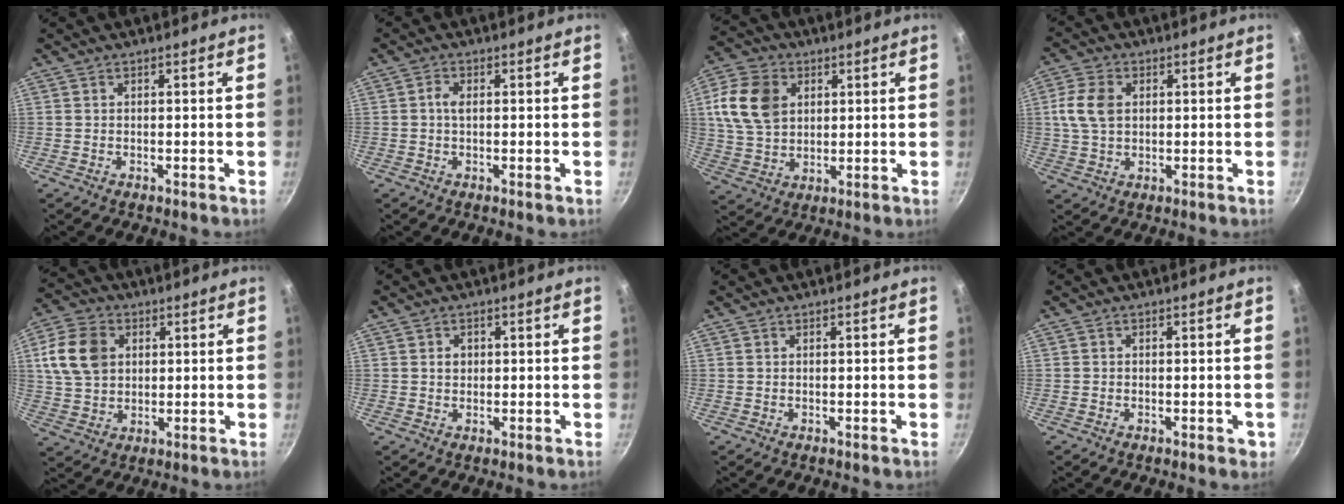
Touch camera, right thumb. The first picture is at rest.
{"total": 2.0, "force": [0.0, 0.8, 1.8], "torque": [-0.045, 0.006, -0.006]}
{"total": 12.7, "force": [3.4, 9.4, 7.9], "torque": [-0.134, -0.002, 0.063]}
{"total": 7.3, "force": [1.3, 5.1, 5.1], "torque": [-0.092, 0.006, 0.022]}
{"total": 11.8, "force": [2.9, 8.9, 7.1], "torque": [-0.118, 0.004, 0.049]}
{"total": 1.7, "force": [0.2, 1.5, 0.8], "torque": [-0.007, 0.005, 0.003]}
{"total": 0.0}
{"total": 1.8, "force": [-0.8, 1.0, 1.3], "torque": [-0.011, 0.006, -0.011]}